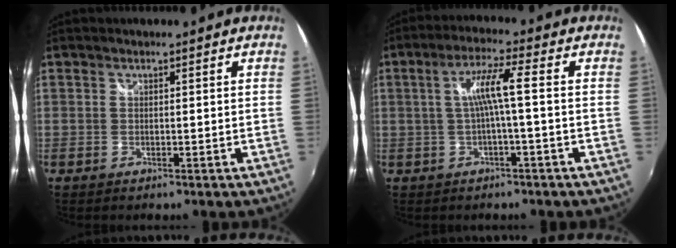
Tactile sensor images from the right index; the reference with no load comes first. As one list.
[{"total": 5.6, "force": [-0.5, -0.3, 5.6], "torque": [-0.112, 0.007, -0.003]}]